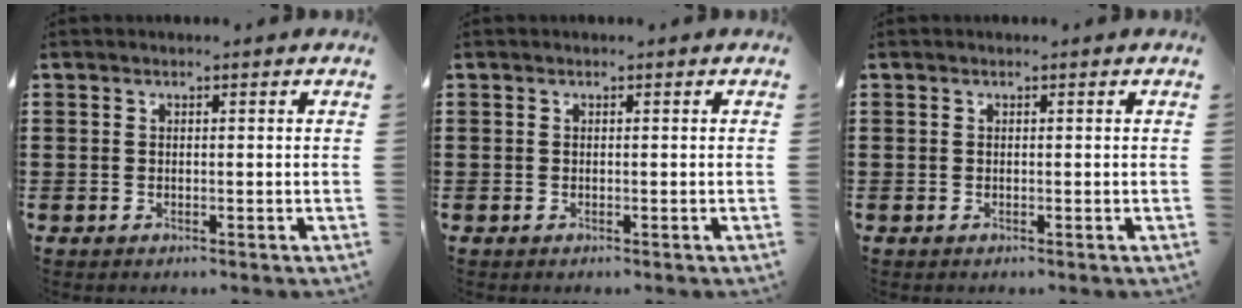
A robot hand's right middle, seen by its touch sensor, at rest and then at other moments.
{"total": 0.0}
{"total": 0.0}